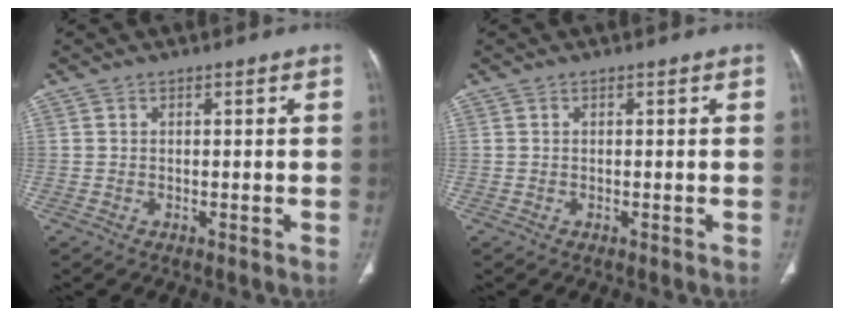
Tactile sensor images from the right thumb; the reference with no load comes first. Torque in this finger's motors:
{"motor_torque": [-0.02, 0.02, -0.17, 0.07, 0.02]}